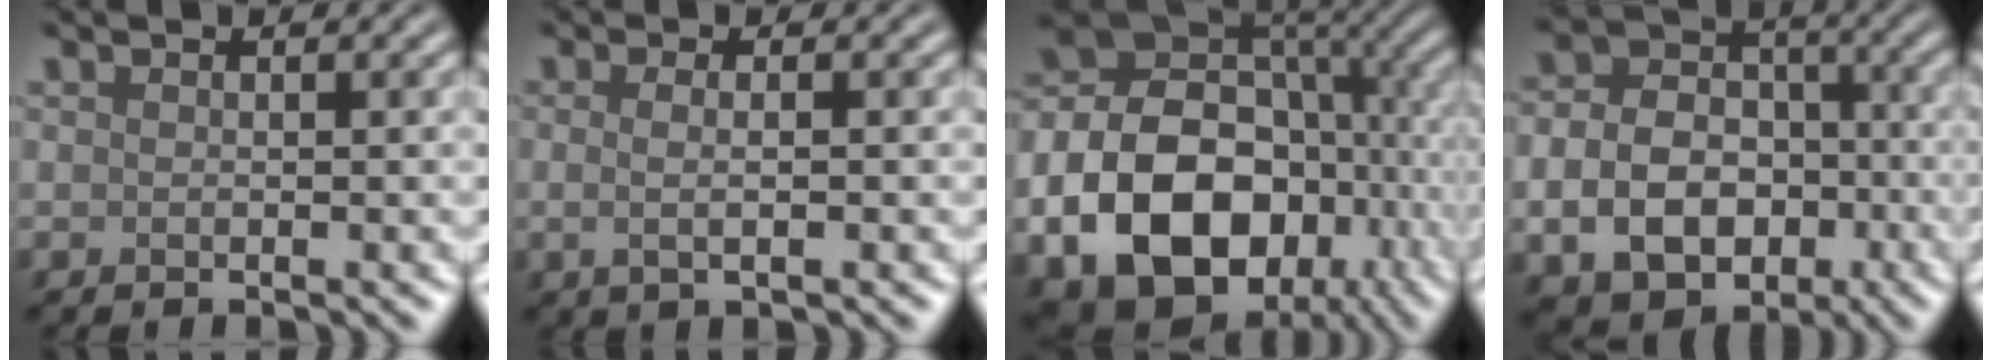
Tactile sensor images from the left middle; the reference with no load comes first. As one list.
[{"total": 2.0, "force": [0.0, 0.8, 1.9], "torque": [-0.030, -0.007, -0.004]}, {"total": 18.1, "force": [-5.0, 13.6, 10.9], "torque": [-0.214, -0.019, -0.076]}, {"total": 8.9, "force": [-2.7, 6.6, 5.3], "torque": [-0.093, -0.012, -0.050]}]